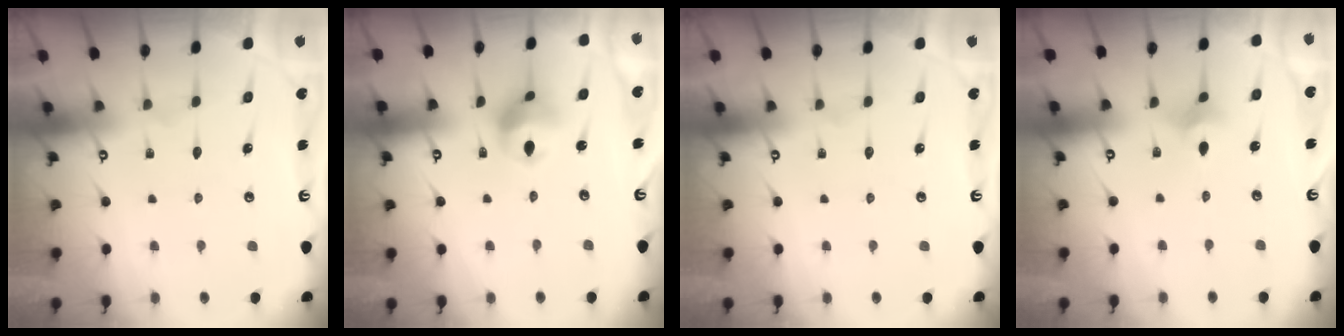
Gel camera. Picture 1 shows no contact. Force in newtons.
{"total": 8.2, "press": 8.2, "slide": 0.6}
{"total": 0.0}
{"total": 3.4, "press": 3.3, "slide": 0.8}